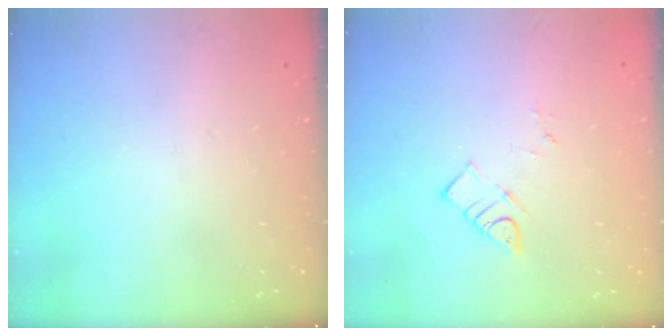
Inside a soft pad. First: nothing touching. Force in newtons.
{"total": 3.6, "press": 3.6, "slide": 0.3}